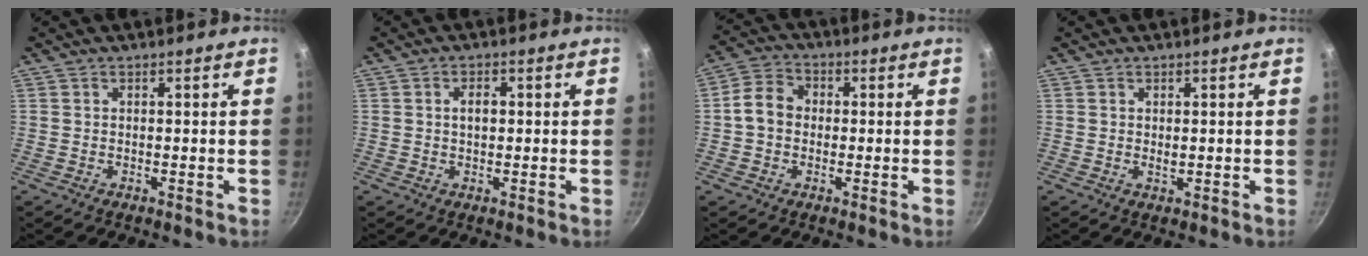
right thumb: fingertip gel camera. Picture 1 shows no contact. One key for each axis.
{"total": 2.7, "fx": 0.3, "fy": 1.7, "fz": 2.1, "tx": -0.026, "ty": 0.006, "tz": 0.003}
{"total": 6.6, "fx": -0.1, "fy": 5.4, "fz": 3.8, "tx": -0.048, "ty": 0.018, "tz": -0.019}
{"total": 0.9, "fx": 0.3, "fy": 0.6, "fz": 0.7, "tx": -0.010, "ty": -0.002, "tz": 0.004}